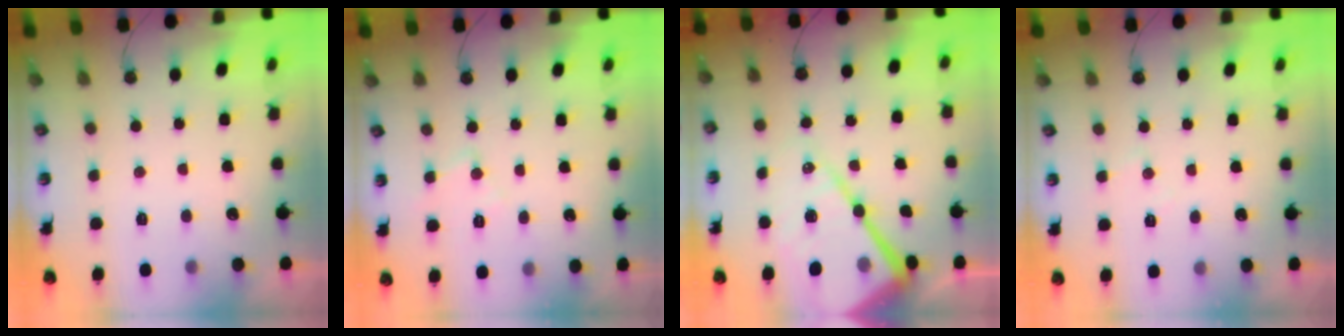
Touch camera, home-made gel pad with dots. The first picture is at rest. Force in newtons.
{"total": 6.6, "press": 6.6, "slide": 0.3}
{"total": 22.5, "press": 22.4, "slide": 2.1}
{"total": 3.8, "press": 3.7, "slide": 0.6}